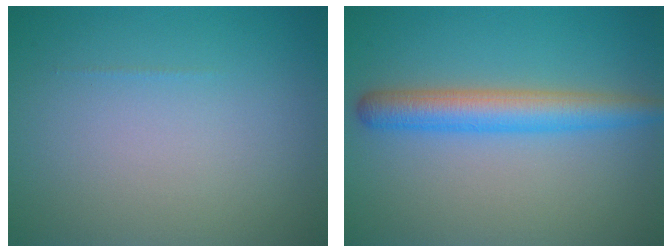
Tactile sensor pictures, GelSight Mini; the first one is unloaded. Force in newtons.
{"total": 4.3, "press": 4.3, "slide": 0.1}